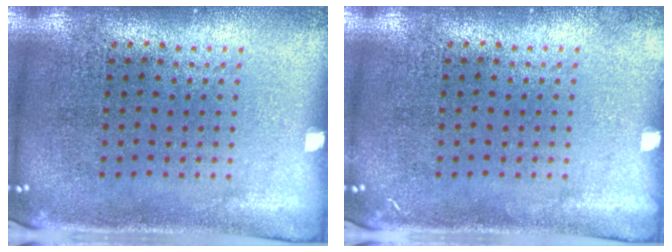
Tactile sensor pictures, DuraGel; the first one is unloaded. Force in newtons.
{"total": 0.6, "press": 0.5, "slide": 0.1}